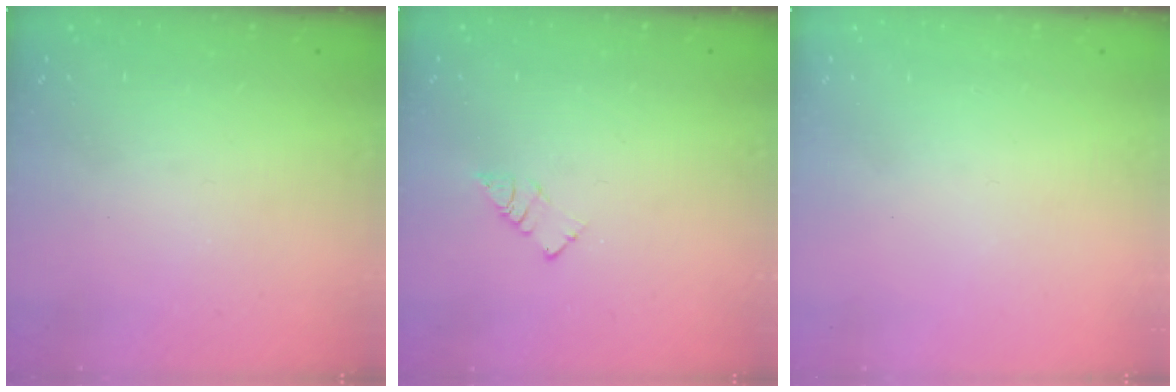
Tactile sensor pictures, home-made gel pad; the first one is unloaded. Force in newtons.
{"total": 3.3, "press": 3.3, "slide": 0.3}
{"total": 1.6, "press": 1.6, "slide": 0.1}